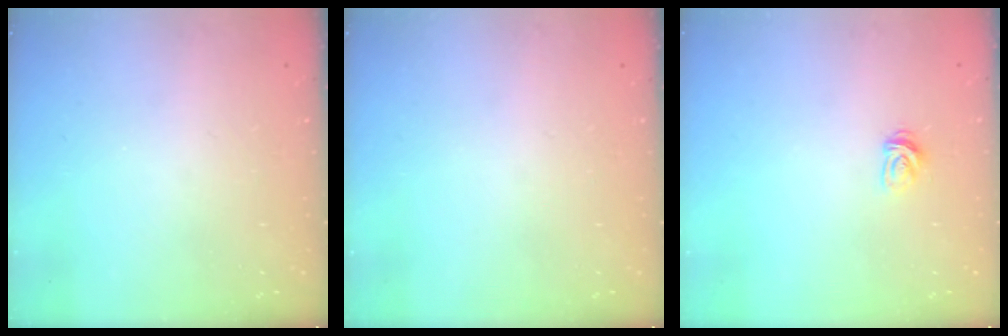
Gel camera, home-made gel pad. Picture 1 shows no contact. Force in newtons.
{"total": 0.0}
{"total": 3.8, "press": 3.8, "slide": 0.5}